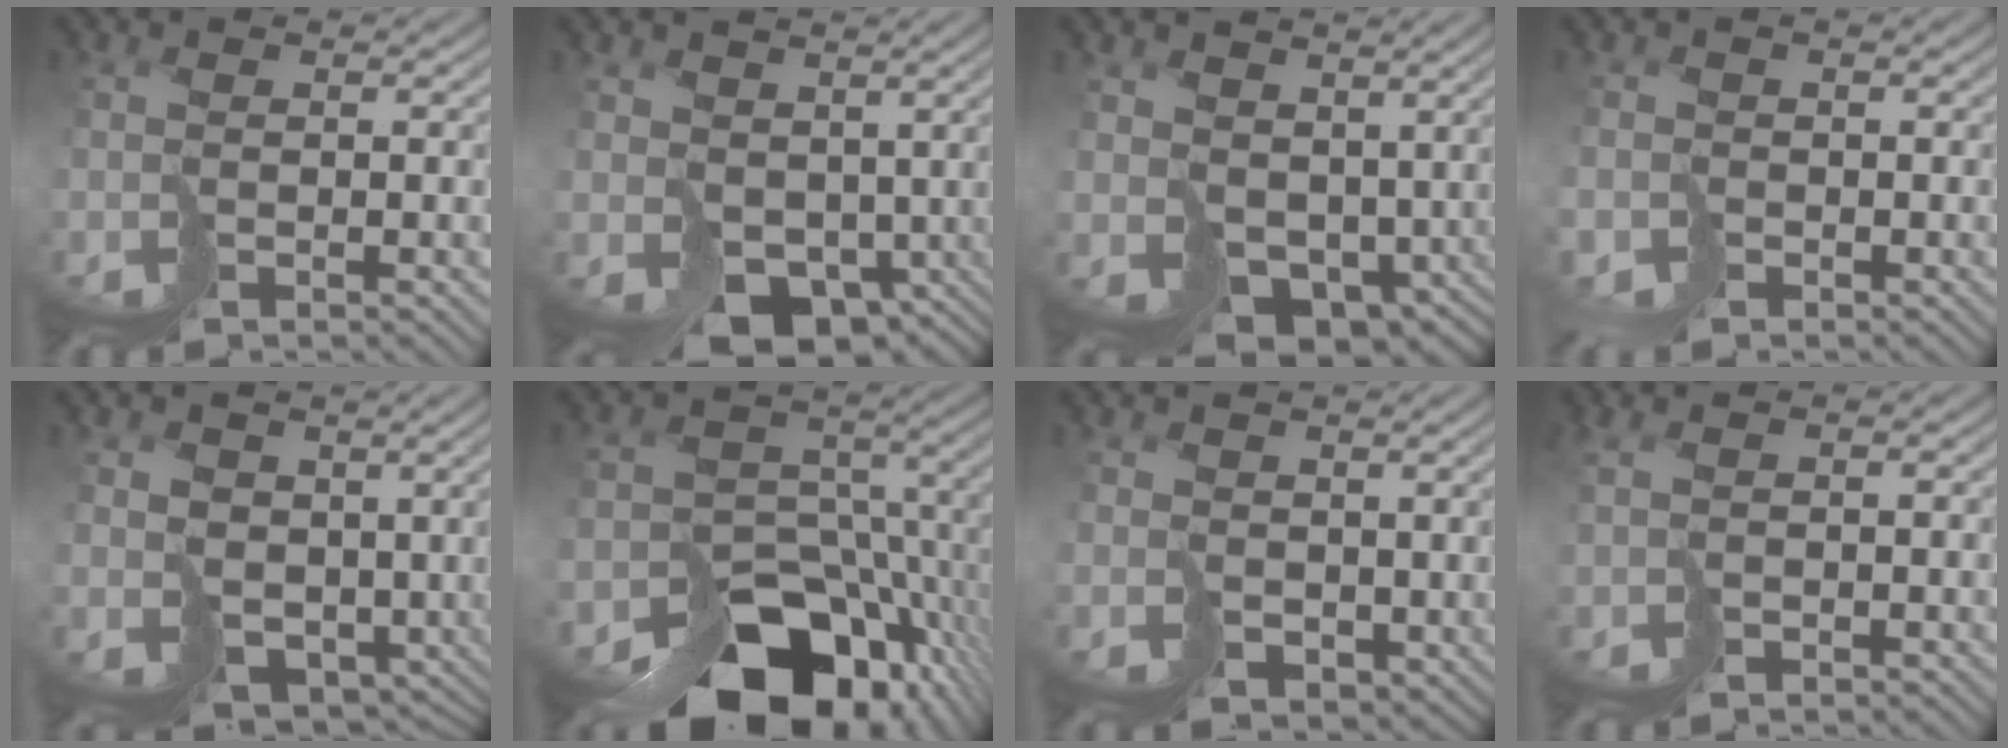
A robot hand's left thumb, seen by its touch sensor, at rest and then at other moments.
{"total": 7.9, "force": [-0.3, 6.1, 5.0], "torque": [-0.100, -0.033, 0.012]}
{"total": 8.5, "force": [1.5, 6.2, 5.6], "torque": [-0.128, -0.032, 0.043]}
{"total": 1.4, "force": [-1.0, 0.7, -0.6], "torque": [0.022, -0.004, -0.024]}
{"total": 8.1, "force": [0.9, 6.4, 4.9], "torque": [-0.109, -0.030, 0.024]}
{"total": 14.3, "force": [-9.6, 8.9, 5.9], "torque": [-0.097, -0.031, -0.126]}
{"total": 2.8, "force": [1.5, 2.1, 1.2], "torque": [-0.035, -0.014, 0.033]}
{"total": 1.1, "force": [0.3, 0.5, 1.0], "torque": [-0.030, -0.001, 0.008]}